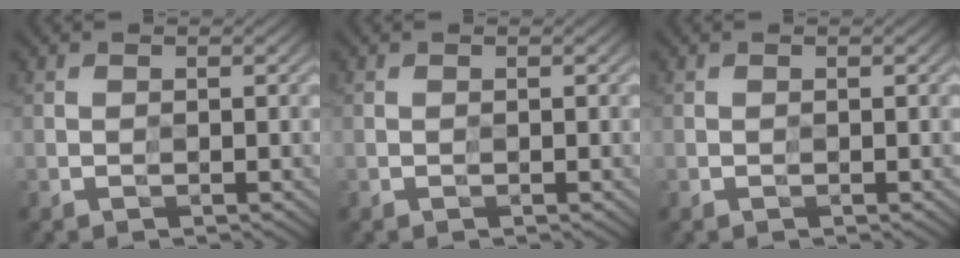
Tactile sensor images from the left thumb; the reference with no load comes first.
{"total": 0.0}
{"total": 0.0}